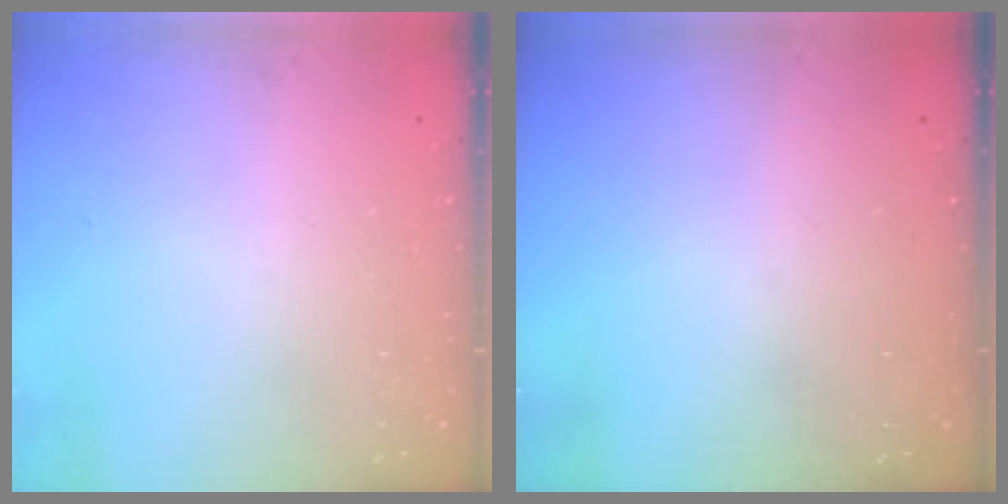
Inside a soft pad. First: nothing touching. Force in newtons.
{"total": 0.0}